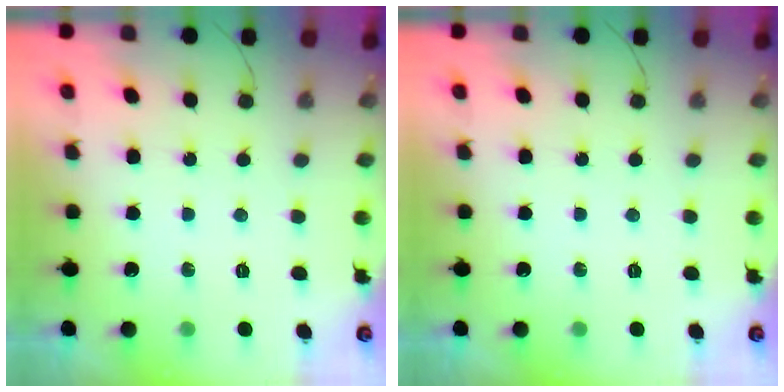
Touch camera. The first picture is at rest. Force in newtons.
{"total": 0.0}